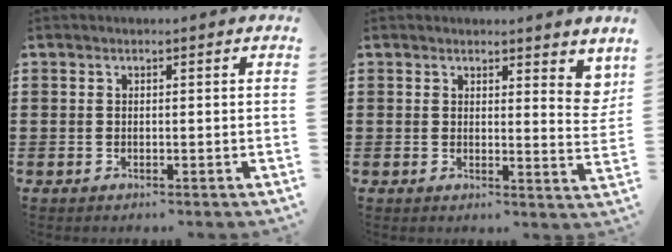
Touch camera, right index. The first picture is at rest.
{"total": 3.5, "force": [2.9, 1.1, 1.6], "torque": [-0.016, -0.009, 0.048]}